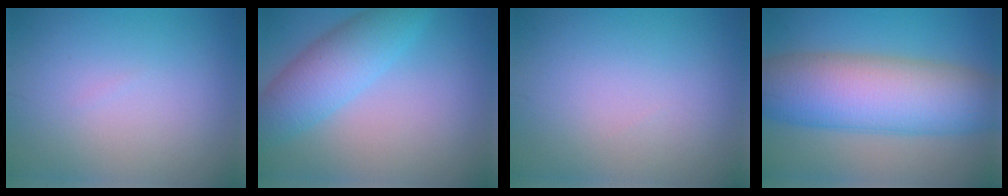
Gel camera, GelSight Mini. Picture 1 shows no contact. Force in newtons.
{"total": 5.3, "press": 5.3, "slide": 0.3}
{"total": 0.0}
{"total": 11.2, "press": 11.2, "slide": 0.2}